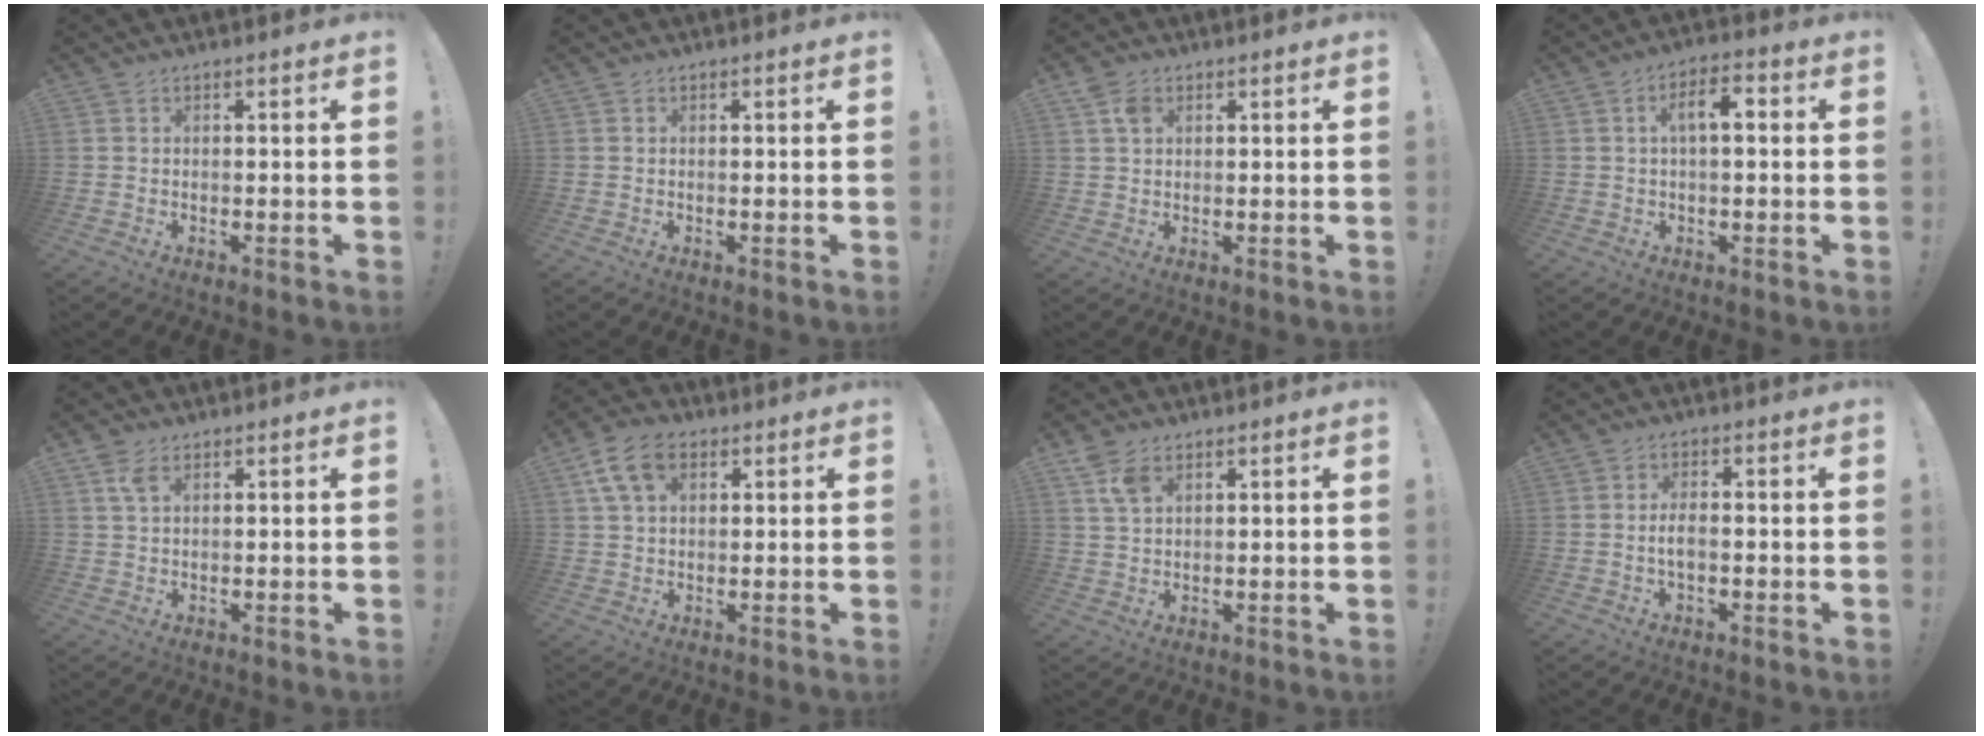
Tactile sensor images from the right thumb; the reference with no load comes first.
{"total": 0.0}
{"total": 4.0, "force": [1.8, 2.7, 2.4], "torque": [-0.042, 0.001, 0.036]}
{"total": 6.4, "force": [0.8, 2.6, 5.8], "torque": [-0.095, 0.012, 0.007]}
{"total": 4.1, "force": [2.1, 2.0, 2.9], "torque": [-0.061, -0.001, 0.040]}
{"total": 10.4, "force": [4.3, 6.4, 7.0], "torque": [-0.137, 0.005, 0.083]}
{"total": 5.8, "force": [3.3, 3.1, 3.7], "torque": [-0.069, -0.010, 0.063]}
{"total": 3.6, "force": [-0.8, 1.5, 3.2], "torque": [-0.061, 0.005, -0.018]}